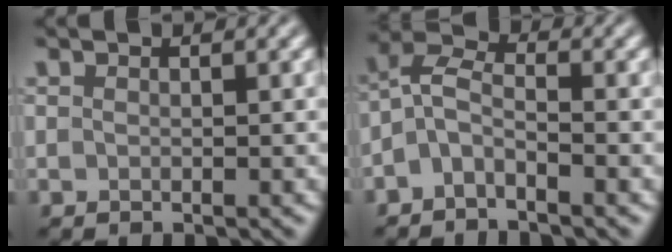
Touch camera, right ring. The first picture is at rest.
{"total": 2.8, "force": [-1.4, 1.3, 2.1], "torque": [-0.046, 0.010, -0.042]}